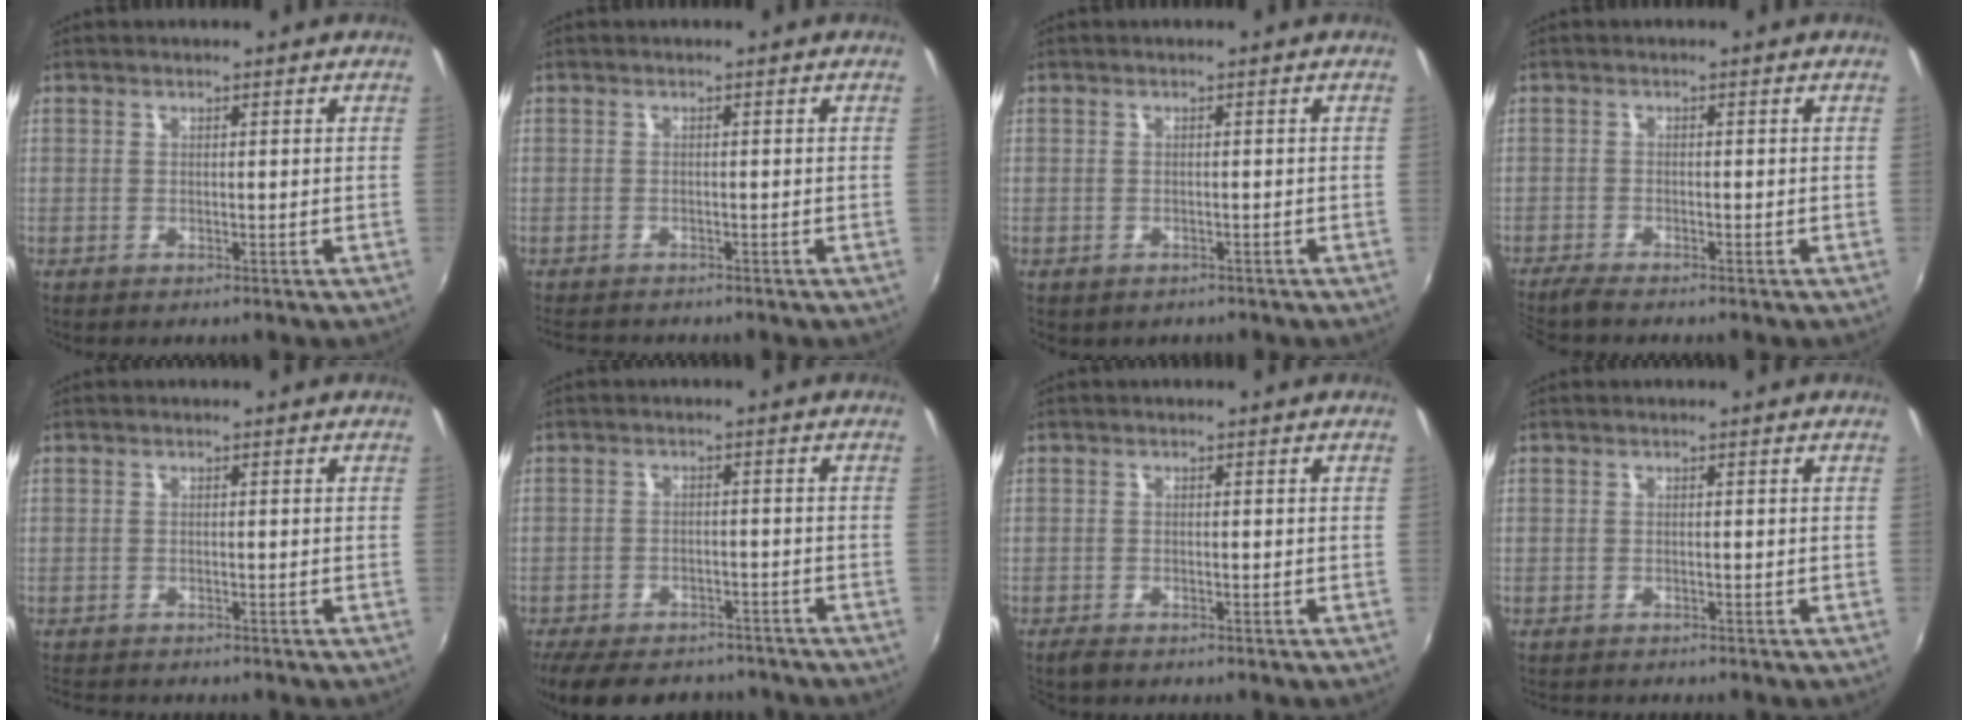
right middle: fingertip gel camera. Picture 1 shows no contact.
{"total": 4.4, "force": [-4.1, 0.6, 1.3], "torque": [-0.037, -0.016, -0.068]}
{"total": 1.5, "force": [-0.9, 1.0, 0.6], "torque": [-0.015, -0.004, -0.008]}
{"total": 3.8, "force": [-3.4, 0.1, 1.6], "torque": [-0.046, -0.018, -0.065]}
{"total": 3.7, "force": [-3.5, 0.4, 1.1], "torque": [-0.032, -0.018, -0.060]}
{"total": 16.0, "force": [-13.1, 6.4, 6.7], "torque": [-0.153, -0.008, -0.184]}
{"total": 1.8, "force": [-1.7, 0.5, 0.5], "torque": [-0.017, -0.007, -0.033]}
{"total": 1.9, "force": [-1.8, 0.1, 0.5], "torque": [-0.014, -0.012, -0.029]}